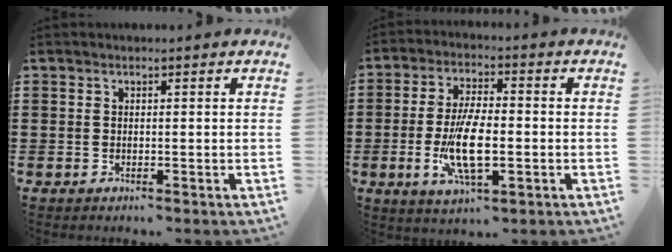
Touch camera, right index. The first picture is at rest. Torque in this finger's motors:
{"motor_torque": [2.14, 0.00, 1.05, 0.21]}